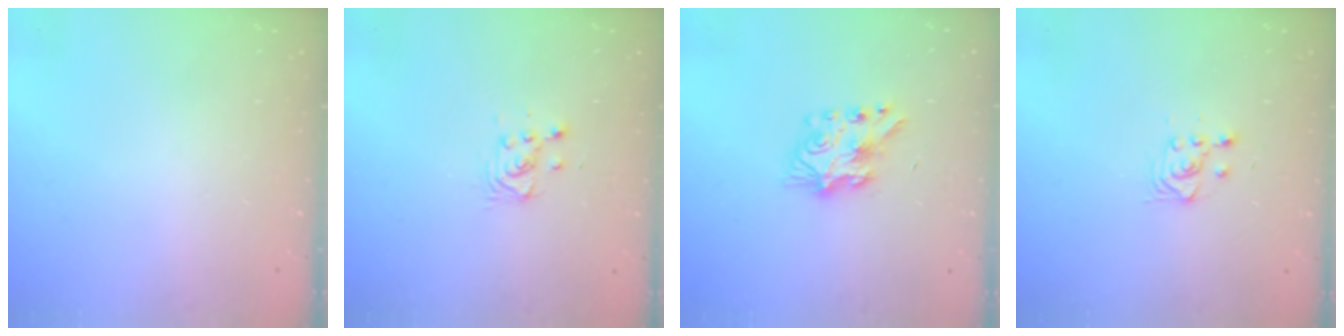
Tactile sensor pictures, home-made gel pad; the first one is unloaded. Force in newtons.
{"total": 3.1, "press": 3.1, "slide": 0.2}
{"total": 7.2, "press": 7.2, "slide": 0.2}
{"total": 3.3, "press": 3.1, "slide": 1.1}